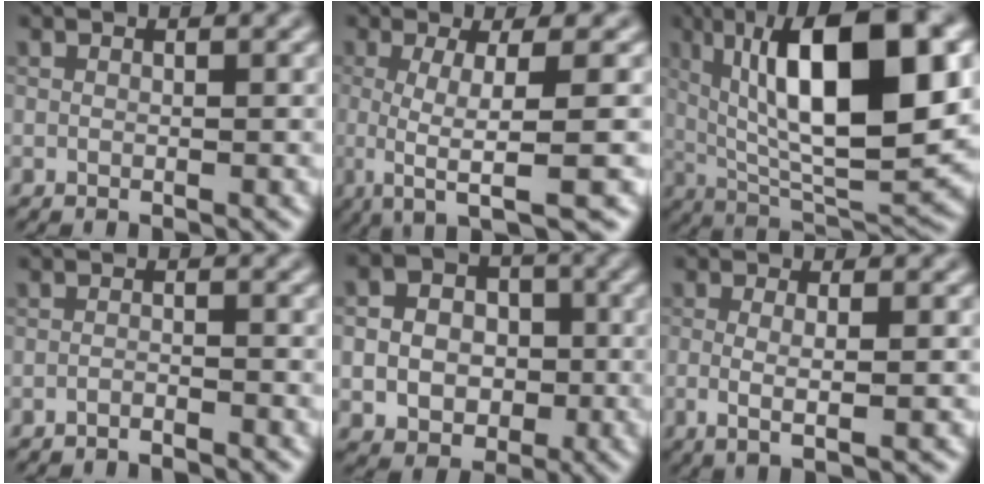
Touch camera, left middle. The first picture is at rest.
{"total": 6.5, "force": [-1.8, 1.4, 6.1], "torque": [-0.086, -0.011, -0.031]}
{"total": 14.3, "force": [3.3, 4.7, 13.1], "torque": [-0.199, 0.008, 0.053]}
{"total": 1.6, "force": [-1.6, -0.1, 0.1], "torque": [-0.001, 0.000, -0.028]}
{"total": 7.1, "force": [-0.6, 6.0, 3.6], "torque": [-0.058, 0.013, -0.020]}
{"total": 2.6, "force": [-0.7, 0.5, 2.4], "torque": [-0.044, -0.004, -0.010]}